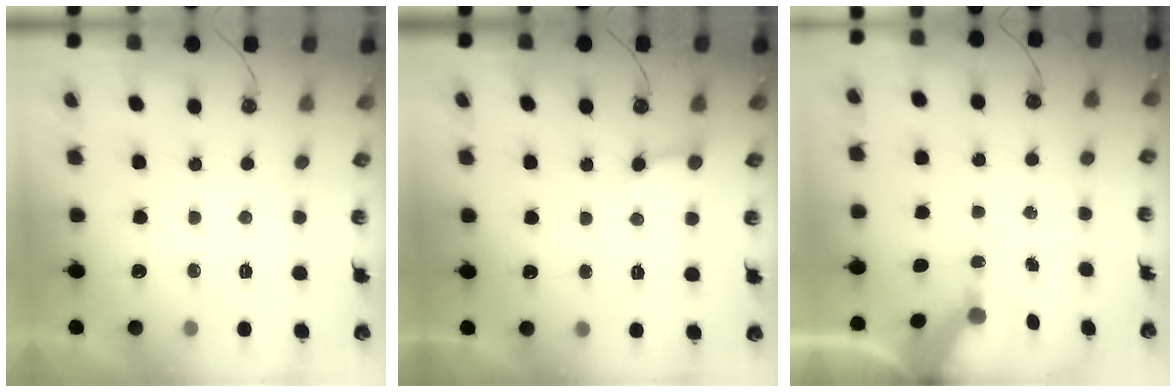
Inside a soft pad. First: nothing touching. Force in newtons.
{"total": 5.6, "press": 5.6, "slide": 0.6}
{"total": 8.3, "press": 8.3, "slide": 0.7}